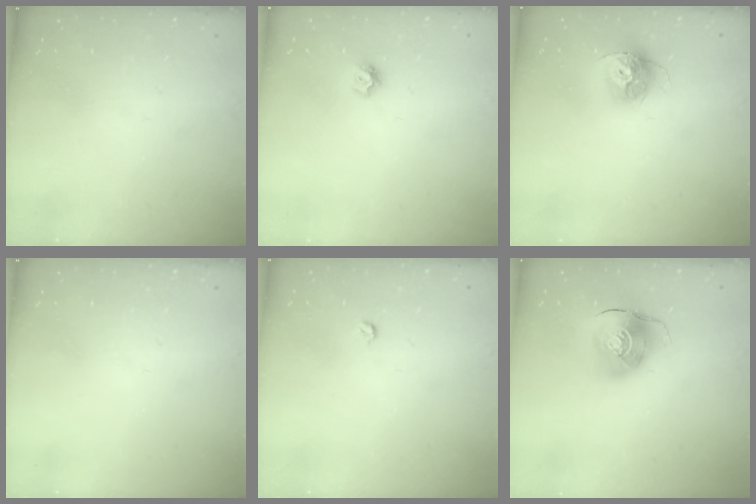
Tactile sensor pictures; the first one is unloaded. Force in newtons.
{"total": 7.0, "press": 7.0, "slide": 0.7}
{"total": 12.2, "press": 12.1, "slide": 1.0}
{"total": 0.0}
{"total": 3.2, "press": 3.2, "slide": 0.4}
{"total": 11.3, "press": 11.2, "slide": 1.4}